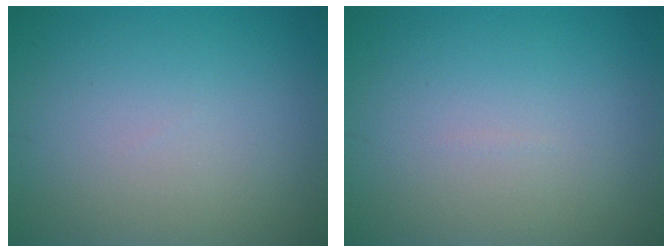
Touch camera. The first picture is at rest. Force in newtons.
{"total": 0.0}